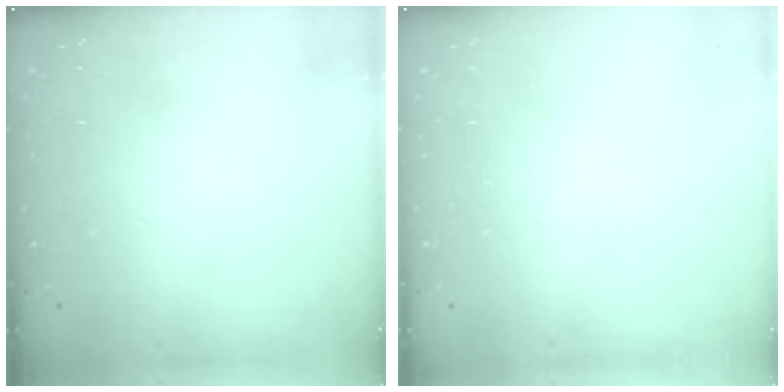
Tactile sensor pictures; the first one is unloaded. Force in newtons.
{"total": 0.0}